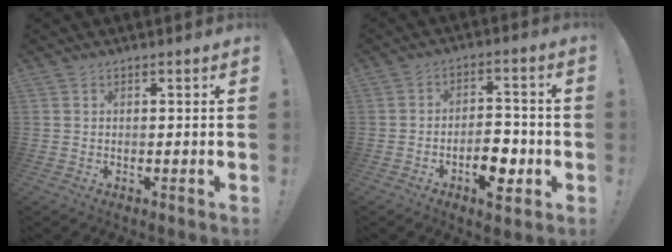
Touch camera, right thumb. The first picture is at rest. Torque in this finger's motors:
{"motor_torque": [0.27, -0.11, 0.03, 0.37, 0.06]}